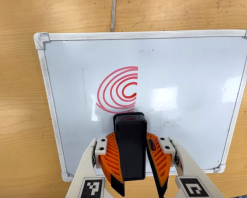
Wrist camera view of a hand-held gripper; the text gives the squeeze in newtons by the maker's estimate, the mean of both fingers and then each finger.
{"total": 11.6, "left": 11.0, "right": 12.3}